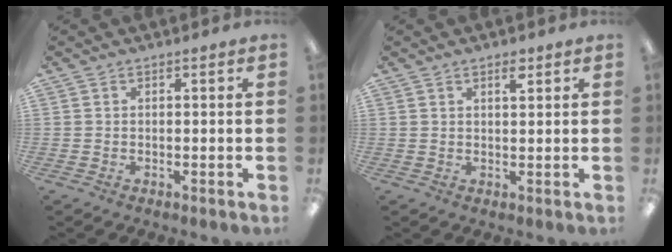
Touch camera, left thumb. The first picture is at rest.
{"total": 2.7, "force": [1.9, 0.8, 1.7], "torque": [-0.021, -0.004, 0.030]}